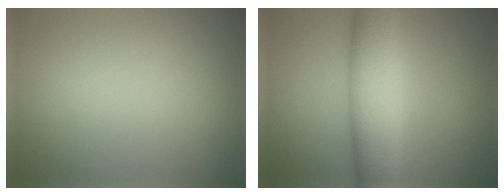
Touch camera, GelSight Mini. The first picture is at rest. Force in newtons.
{"total": 7.7, "press": 7.7, "slide": 0.3}